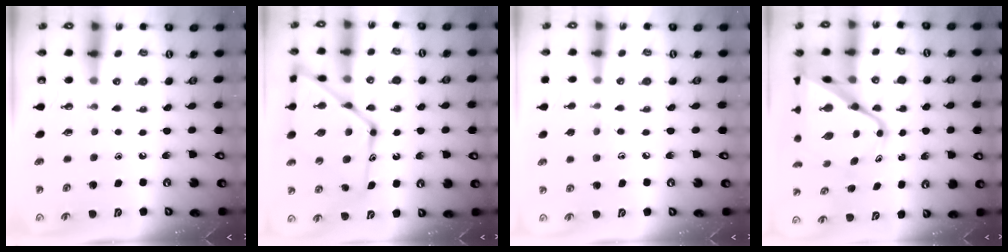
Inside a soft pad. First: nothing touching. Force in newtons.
{"total": 23.0, "press": 22.9, "slide": 1.8}
{"total": 5.2, "press": 5.2, "slide": 0.4}
{"total": 16.2, "press": 16.1, "slide": 1.2}